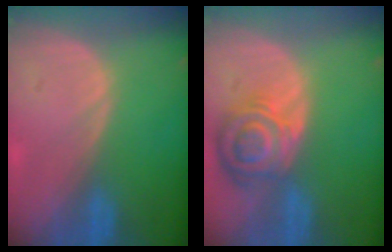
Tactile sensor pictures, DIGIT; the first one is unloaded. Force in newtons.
{"total": 8.3, "press": 7.3, "slide": 3.9}